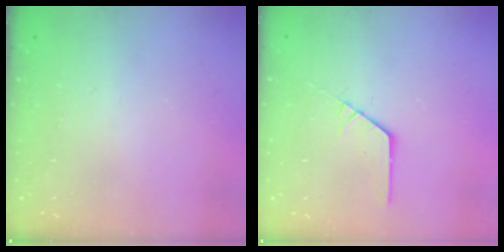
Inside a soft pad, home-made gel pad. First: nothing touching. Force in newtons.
{"total": 1.3, "press": 1.3, "slide": 0.2}